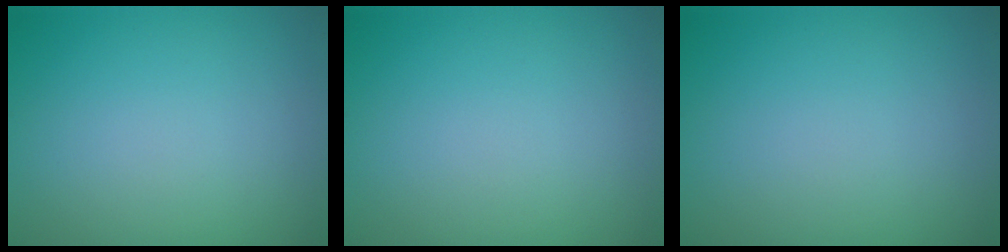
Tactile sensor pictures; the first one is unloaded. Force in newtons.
{"total": 0.0}
{"total": 0.0}